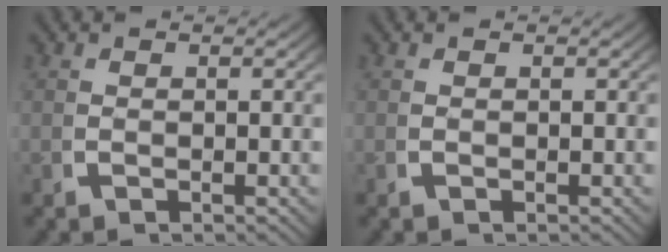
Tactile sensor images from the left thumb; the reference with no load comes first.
{"total": 0.0}